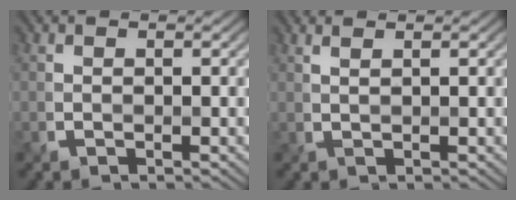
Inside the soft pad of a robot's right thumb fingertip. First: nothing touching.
{"total": 1.6, "force": [1.1, 0.5, 1.2], "torque": [-0.014, 0.001, 0.010]}